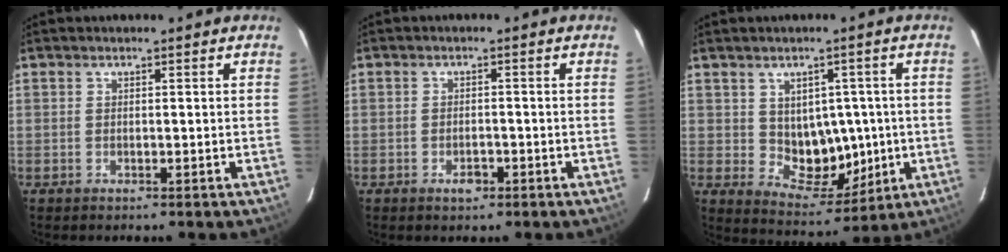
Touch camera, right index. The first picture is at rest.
{"total": 2.1, "force": [-1.1, 1.1, 1.4], "torque": [-0.022, 0.003, -0.014]}
{"total": 8.6, "force": [0.2, 6.0, 6.2], "torque": [-0.082, 0.010, 0.027]}